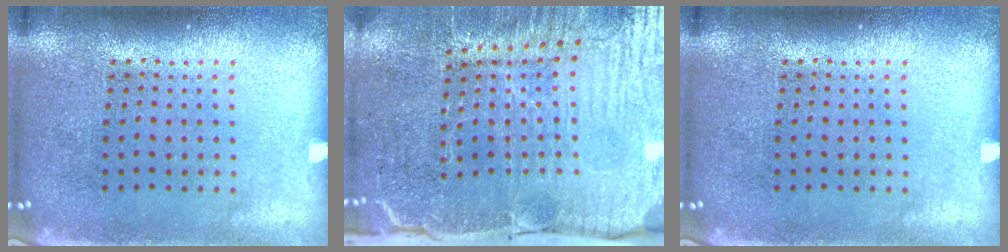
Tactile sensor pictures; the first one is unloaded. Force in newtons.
{"total": 4.3, "press": 4.0, "slide": 1.6}
{"total": 0.0}